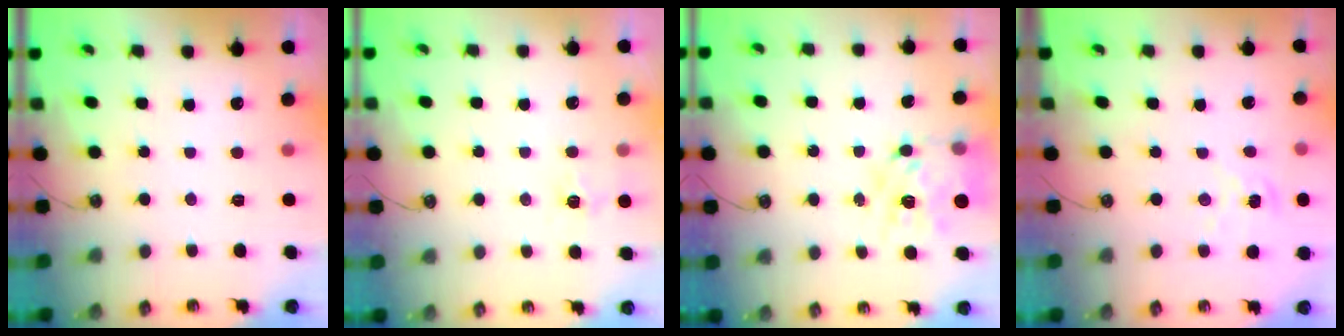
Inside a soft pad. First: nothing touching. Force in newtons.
{"total": 3.5, "press": 3.5, "slide": 0.5}
{"total": 15.2, "press": 15.2, "slide": 1.3}
{"total": 1.6, "press": 1.6, "slide": 0.2}